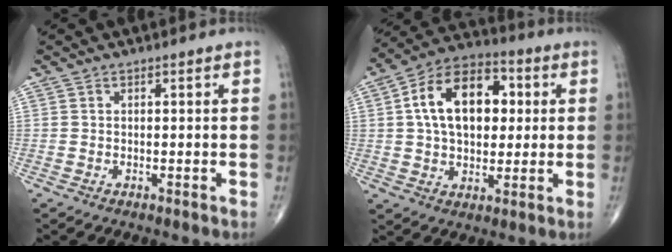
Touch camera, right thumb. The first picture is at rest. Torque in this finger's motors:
{"motor_torque": [0.78, 3.52, 1.47, 0.24, 0.14]}